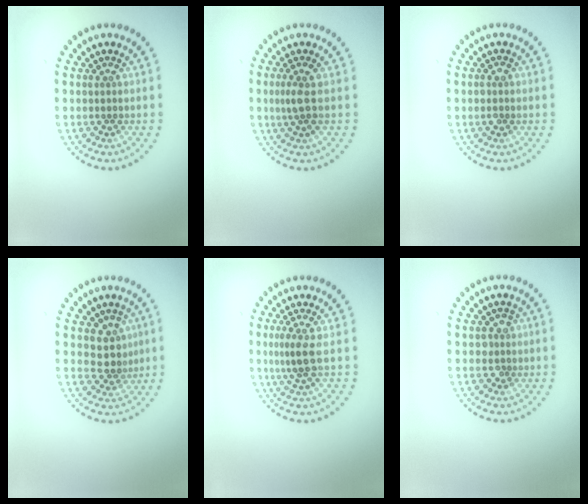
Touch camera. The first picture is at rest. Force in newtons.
{"total": 1.8, "press": 1.4, "slide": 1.2}
{"total": 1.1, "press": 1.1, "slide": 0.2}
{"total": 2.8, "press": 2.2, "slide": 1.7}
{"total": 2.2, "press": 1.6, "slide": 1.6}
{"total": 1.4, "press": 1.3, "slide": 0.7}